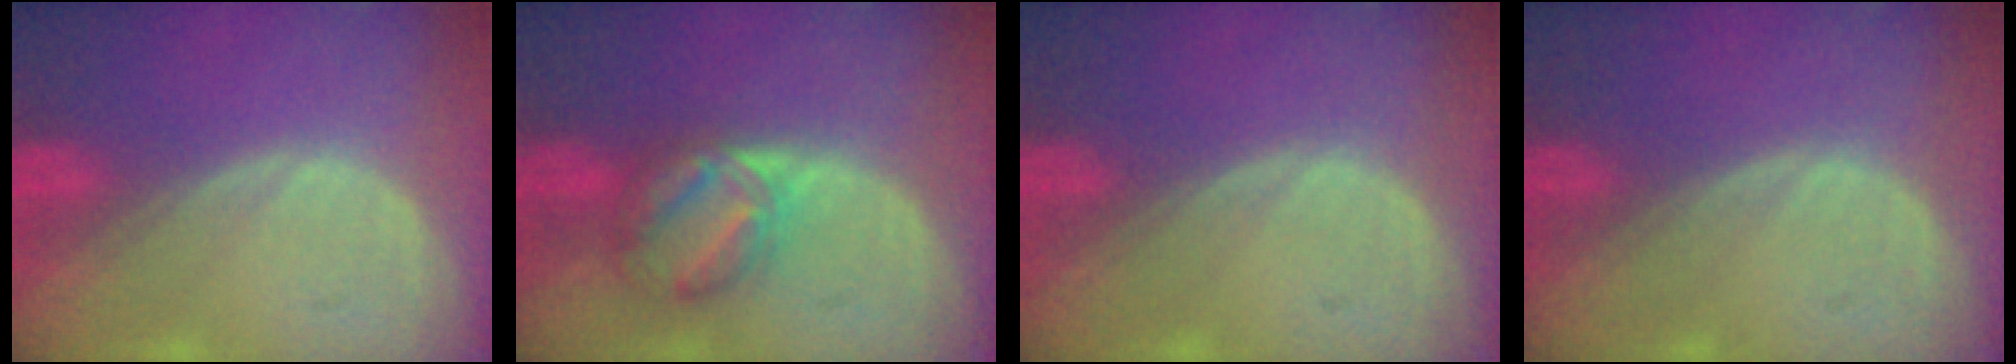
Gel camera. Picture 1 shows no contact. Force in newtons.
{"total": 5.7, "press": 5.7, "slide": 0.7}
{"total": 0.0}
{"total": 0.0}